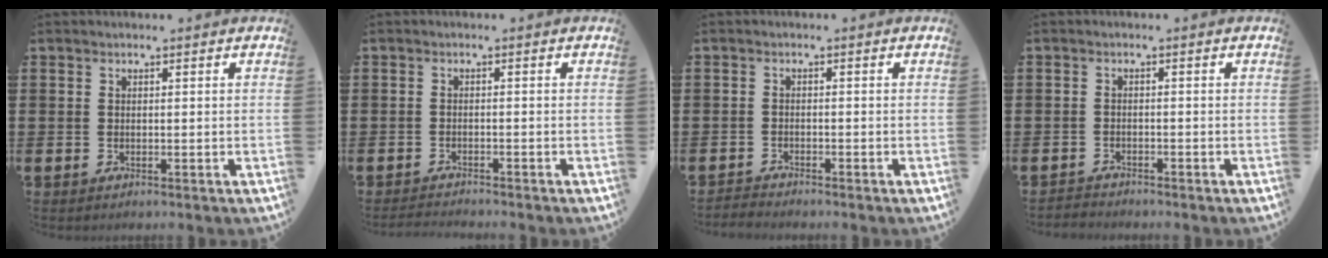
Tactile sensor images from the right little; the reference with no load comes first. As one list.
[{"total": 1.3, "force": [-1.2, -0.1, 0.1], "torque": [-0.004, 0.001, -0.025]}, {"total": 1.2, "force": [-1.2, 0.0, -0.1], "torque": [-0.003, 0.001, -0.024]}, {"total": 1.1, "force": [-1.1, 0.1, -0.2], "torque": [0.000, 0.003, -0.024]}]